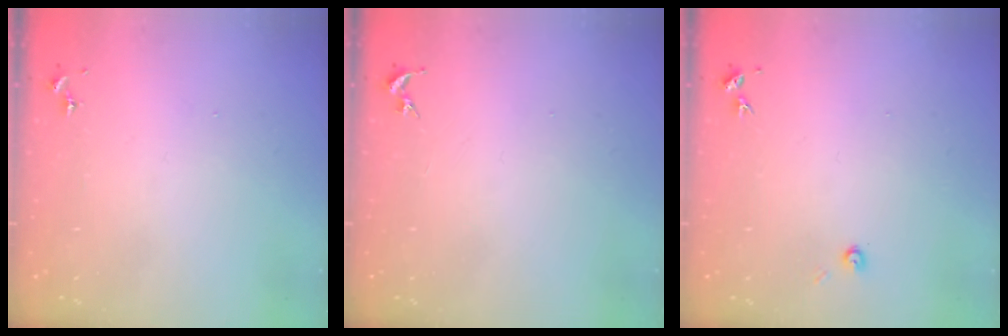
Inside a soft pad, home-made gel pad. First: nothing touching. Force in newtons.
{"total": 0.0}
{"total": 3.9, "press": 3.9, "slide": 0.5}